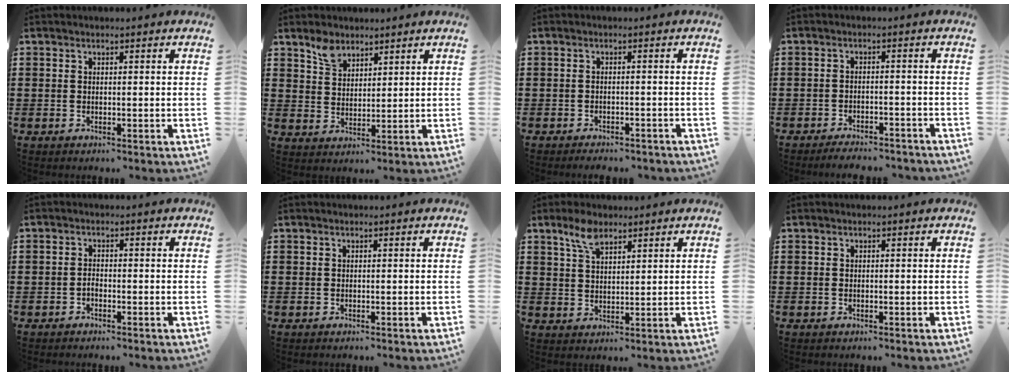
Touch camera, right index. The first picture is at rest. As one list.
[{"total": 4.0, "force": [3.1, 2.1, 1.2], "torque": [-0.026, 0.002, 0.059]}, {"total": 1.5, "force": [-1.4, 0.2, 0.2], "torque": [-0.010, 0.000, -0.029]}, {"total": 2.7, "force": [-2.7, 0.2, 0.5], "torque": [-0.012, 0.001, -0.053]}, {"total": 1.1, "force": [-0.7, 0.7, 0.5], "torque": [-0.013, -0.002, -0.014]}, {"total": 0.0}, {"total": 4.9, "force": [3.3, 2.0, 3.1], "torque": [-0.070, 0.005, 0.060]}, {"total": 0.0}]